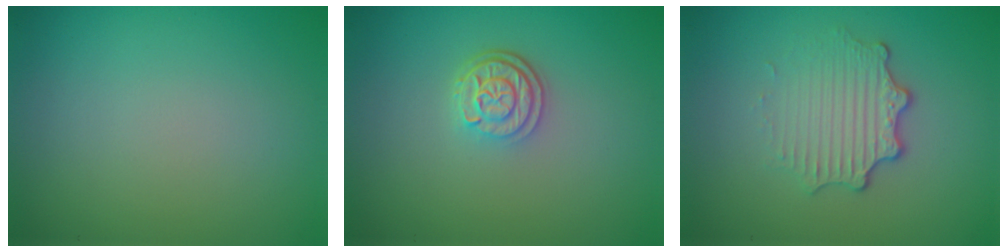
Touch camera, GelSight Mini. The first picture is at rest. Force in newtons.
{"total": 3.0, "press": 2.5, "slide": 1.6}
{"total": 3.3, "press": 2.6, "slide": 2.0}